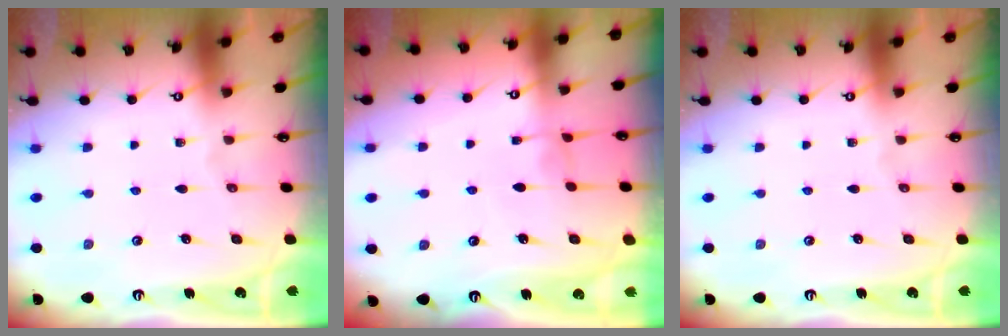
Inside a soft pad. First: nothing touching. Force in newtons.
{"total": 1.4, "press": 1.3, "slide": 0.4}
{"total": 0.0}